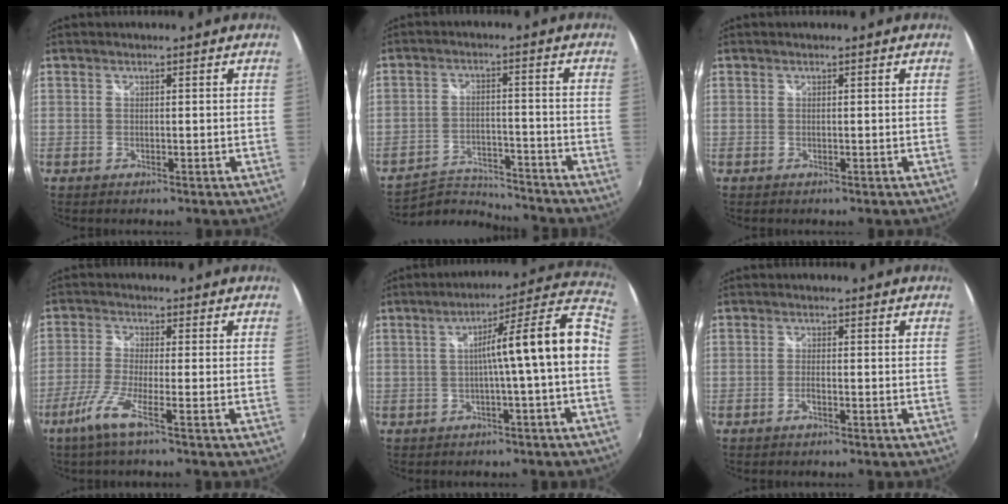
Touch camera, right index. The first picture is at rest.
{"total": 9.4, "force": [-9.2, 1.7, 1.2], "torque": [-0.048, 0.003, -0.149]}
{"total": 0.0}
{"total": 6.2, "force": [-3.6, -0.5, 5.0], "torque": [-0.124, -0.012, -0.074]}
{"total": 12.3, "force": [-1.8, -0.5, 12.2], "torque": [-0.154, 0.035, -0.019]}
{"total": 1.1, "force": [-0.6, 0.3, 0.9], "torque": [-0.022, -0.001, -0.012]}